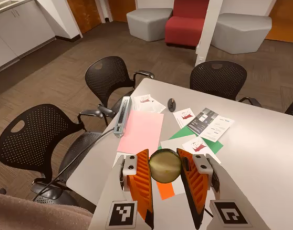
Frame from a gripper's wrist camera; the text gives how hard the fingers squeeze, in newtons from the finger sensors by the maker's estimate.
{"total": 12.6, "left": 12.5, "right": 12.7}